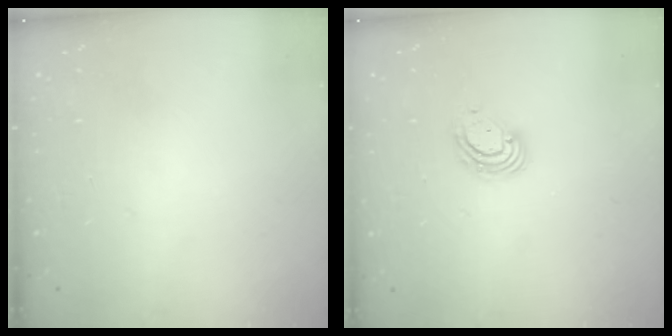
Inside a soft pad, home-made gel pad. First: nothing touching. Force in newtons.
{"total": 5.7, "press": 5.6, "slide": 0.8}